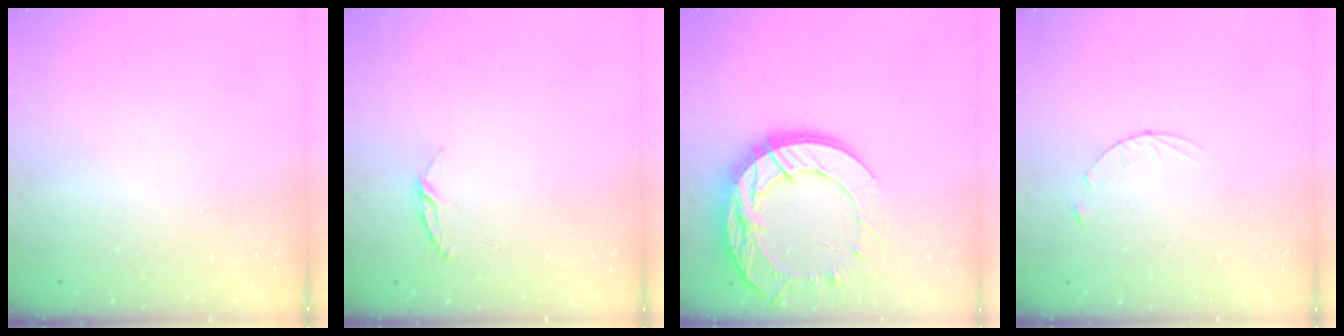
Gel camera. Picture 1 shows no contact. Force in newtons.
{"total": 3.9, "press": 3.8, "slide": 0.4}
{"total": 21.2, "press": 21.1, "slide": 2.1}
{"total": 3.1, "press": 3.1, "slide": 0.3}